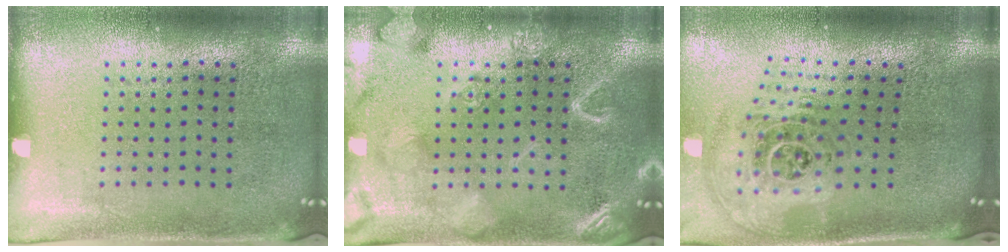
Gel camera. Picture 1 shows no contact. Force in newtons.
{"total": 4.0, "press": 4.0, "slide": 0.5}
{"total": 2.0, "press": 1.5, "slide": 1.4}